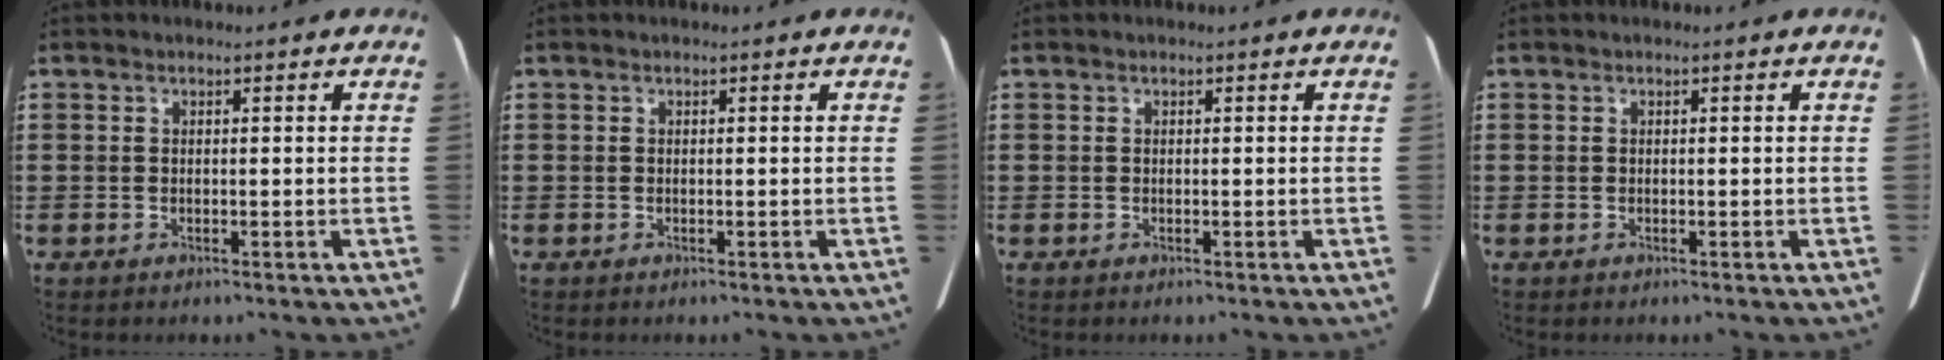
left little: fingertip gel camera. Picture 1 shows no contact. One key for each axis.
{"total": 0.0}
{"total": 0.0}
{"total": 0.0}